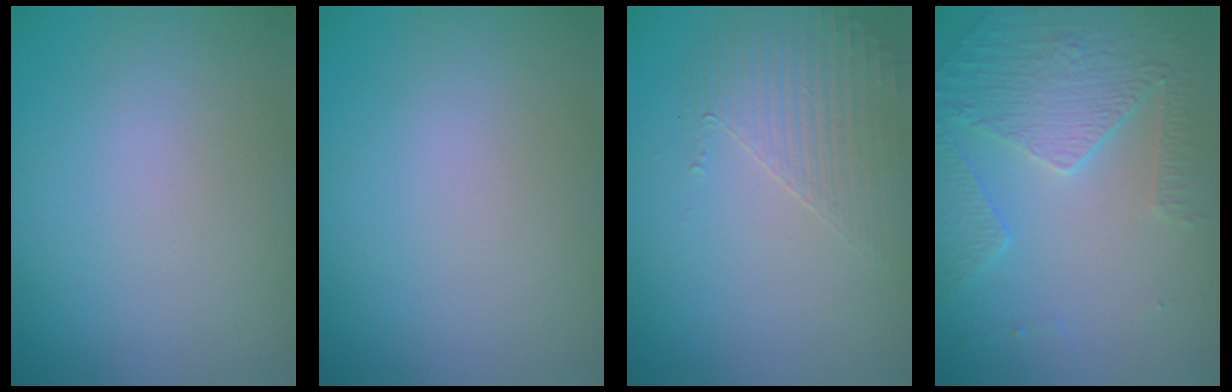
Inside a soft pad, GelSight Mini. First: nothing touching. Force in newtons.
{"total": 0.0}
{"total": 1.8, "press": 1.2, "slide": 1.3}
{"total": 5.3, "press": 3.8, "slide": 3.7}